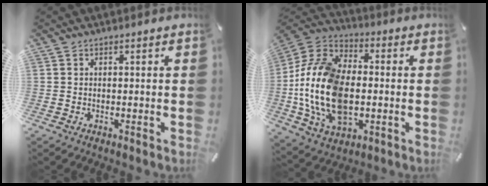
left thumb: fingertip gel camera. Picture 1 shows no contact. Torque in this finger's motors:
{"motor_torque": [2.06, 2.95, 2.77, 0.00, 0.62]}